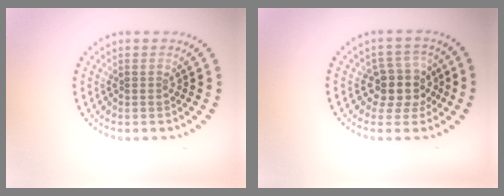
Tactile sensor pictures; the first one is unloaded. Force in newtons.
{"total": 3.5, "press": 3.0, "slide": 1.7}